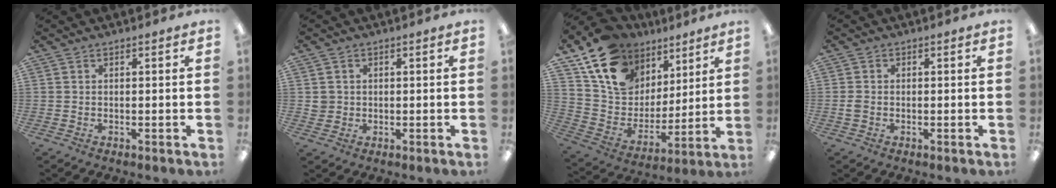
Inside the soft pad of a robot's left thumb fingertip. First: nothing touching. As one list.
[{"total": 2.6, "force": [0.4, 2.6, 0.2], "torque": [-0.010, 0.004, 0.007]}, {"total": 17.6, "force": [11.1, 11.9, 6.7], "torque": [-0.132, -0.060, 0.212]}, {"total": 1.7, "force": [-0.4, 1.3, 1.0], "torque": [-0.017, 0.003, -0.008]}]